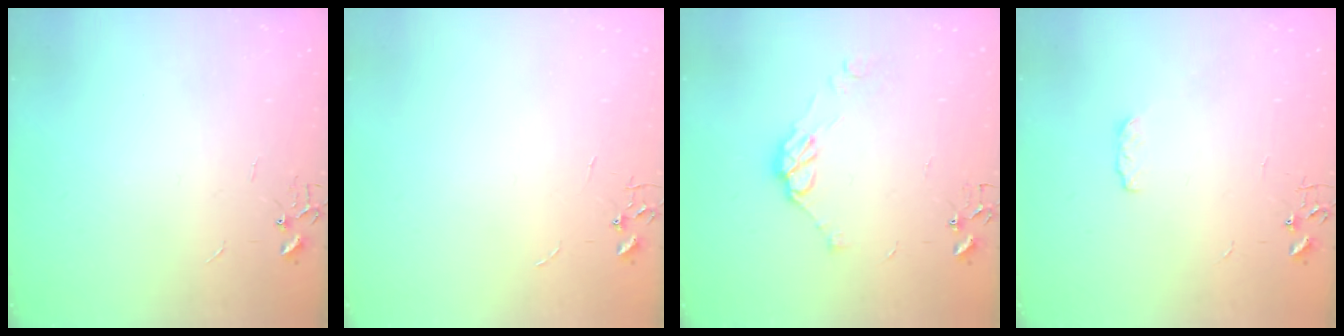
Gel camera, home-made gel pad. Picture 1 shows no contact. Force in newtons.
{"total": 0.0}
{"total": 9.0, "press": 9.0, "slide": 0.7}
{"total": 4.5, "press": 4.4, "slide": 0.6}